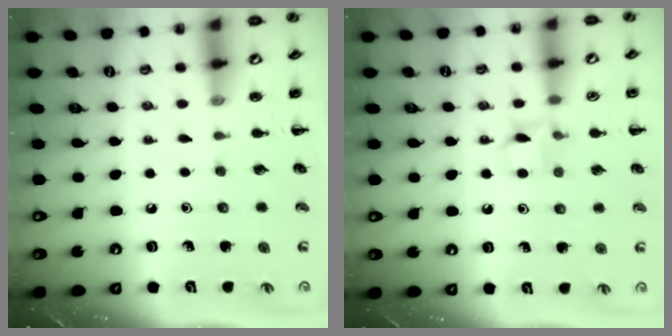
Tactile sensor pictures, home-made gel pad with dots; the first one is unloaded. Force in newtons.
{"total": 6.0, "press": 5.7, "slide": 1.9}